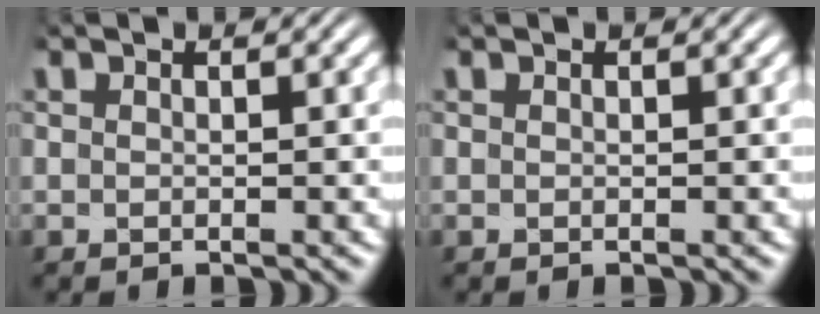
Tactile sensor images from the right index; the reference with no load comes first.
{"total": 0.0}